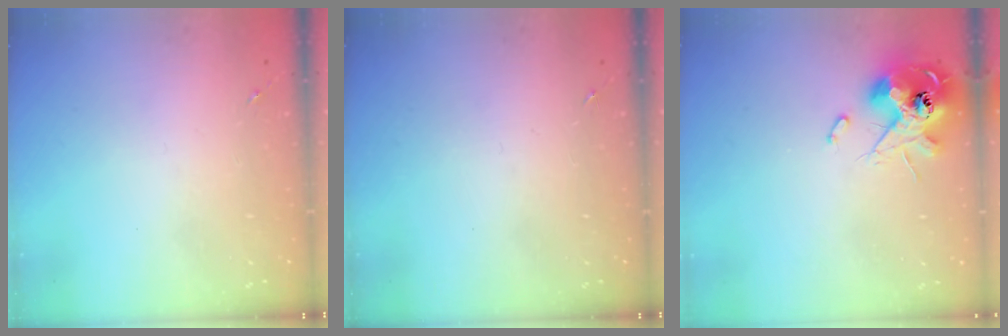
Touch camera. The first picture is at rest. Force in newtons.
{"total": 0.0}
{"total": 13.1, "press": 13.0, "slide": 1.6}